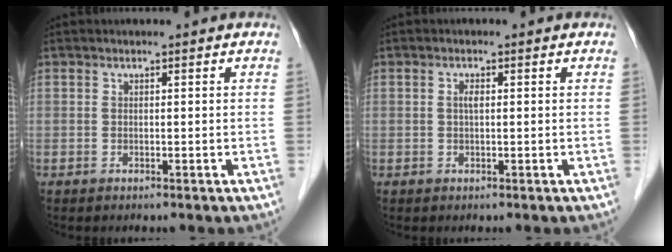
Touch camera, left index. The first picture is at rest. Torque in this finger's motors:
{"motor_torque": [-0.12, 0.16, 0.02, 0.02]}